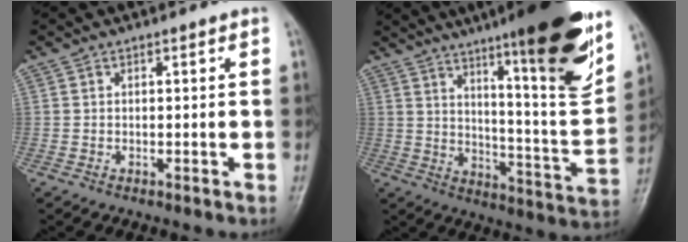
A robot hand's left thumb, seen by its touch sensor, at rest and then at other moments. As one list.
[{"total": 24.0, "force": [14.1, 3.4, 19.2], "torque": [-0.250, -0.063, 0.215]}]